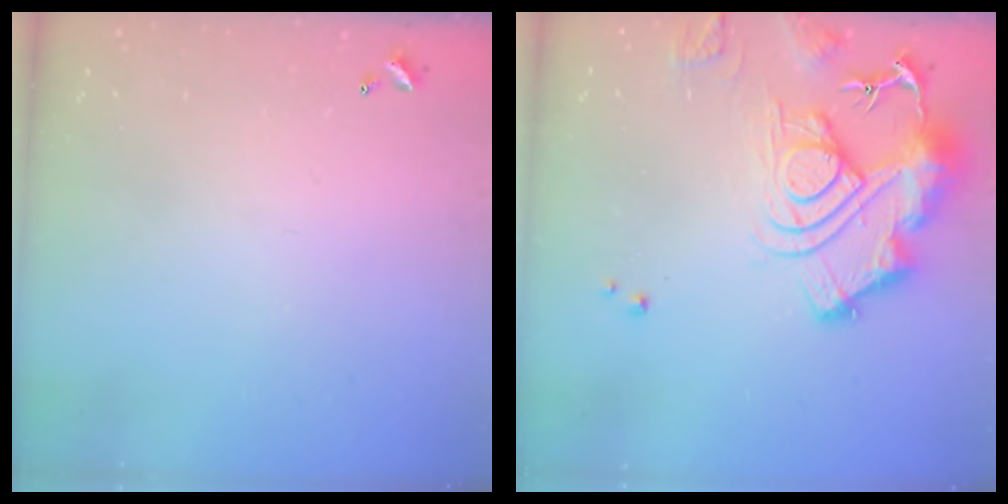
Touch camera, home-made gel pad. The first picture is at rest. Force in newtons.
{"total": 16.2, "press": 16.1, "slide": 1.7}